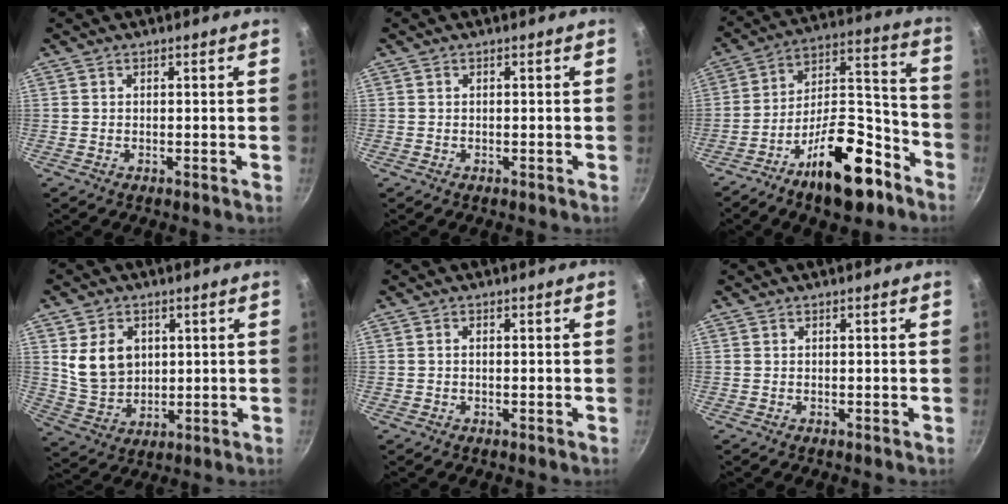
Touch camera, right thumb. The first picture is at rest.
{"total": 0.7, "force": [-0.2, 0.6, -0.1], "torque": [0.004, 0.002, -0.003]}
{"total": 19.9, "force": [-11.9, 8.6, 13.6], "torque": [-0.176, 0.103, -0.188]}
{"total": 9.9, "force": [2.3, 7.9, 5.6], "torque": [-0.081, -0.018, 0.056]}
{"total": 0.7, "force": [0.0, 0.6, 0.4], "torque": [-0.006, 0.004, 0.000]}
{"total": 0.0}